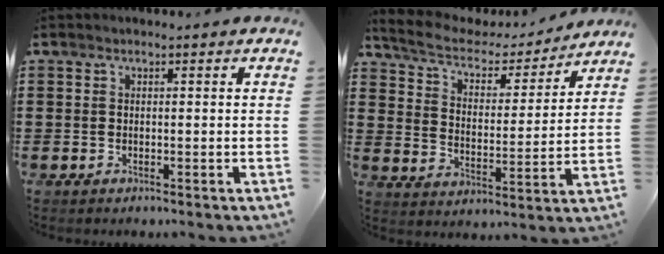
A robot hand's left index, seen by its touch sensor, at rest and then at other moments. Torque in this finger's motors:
{"motor_torque": [2.14, 0.00, 0.19, 0.03]}